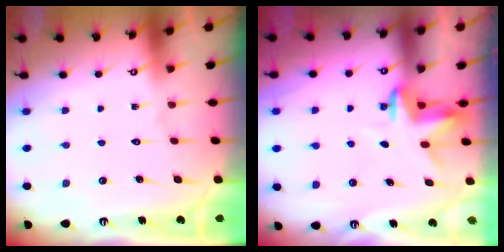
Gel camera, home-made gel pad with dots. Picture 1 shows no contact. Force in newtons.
{"total": 3.7, "press": 3.7, "slide": 0.2}